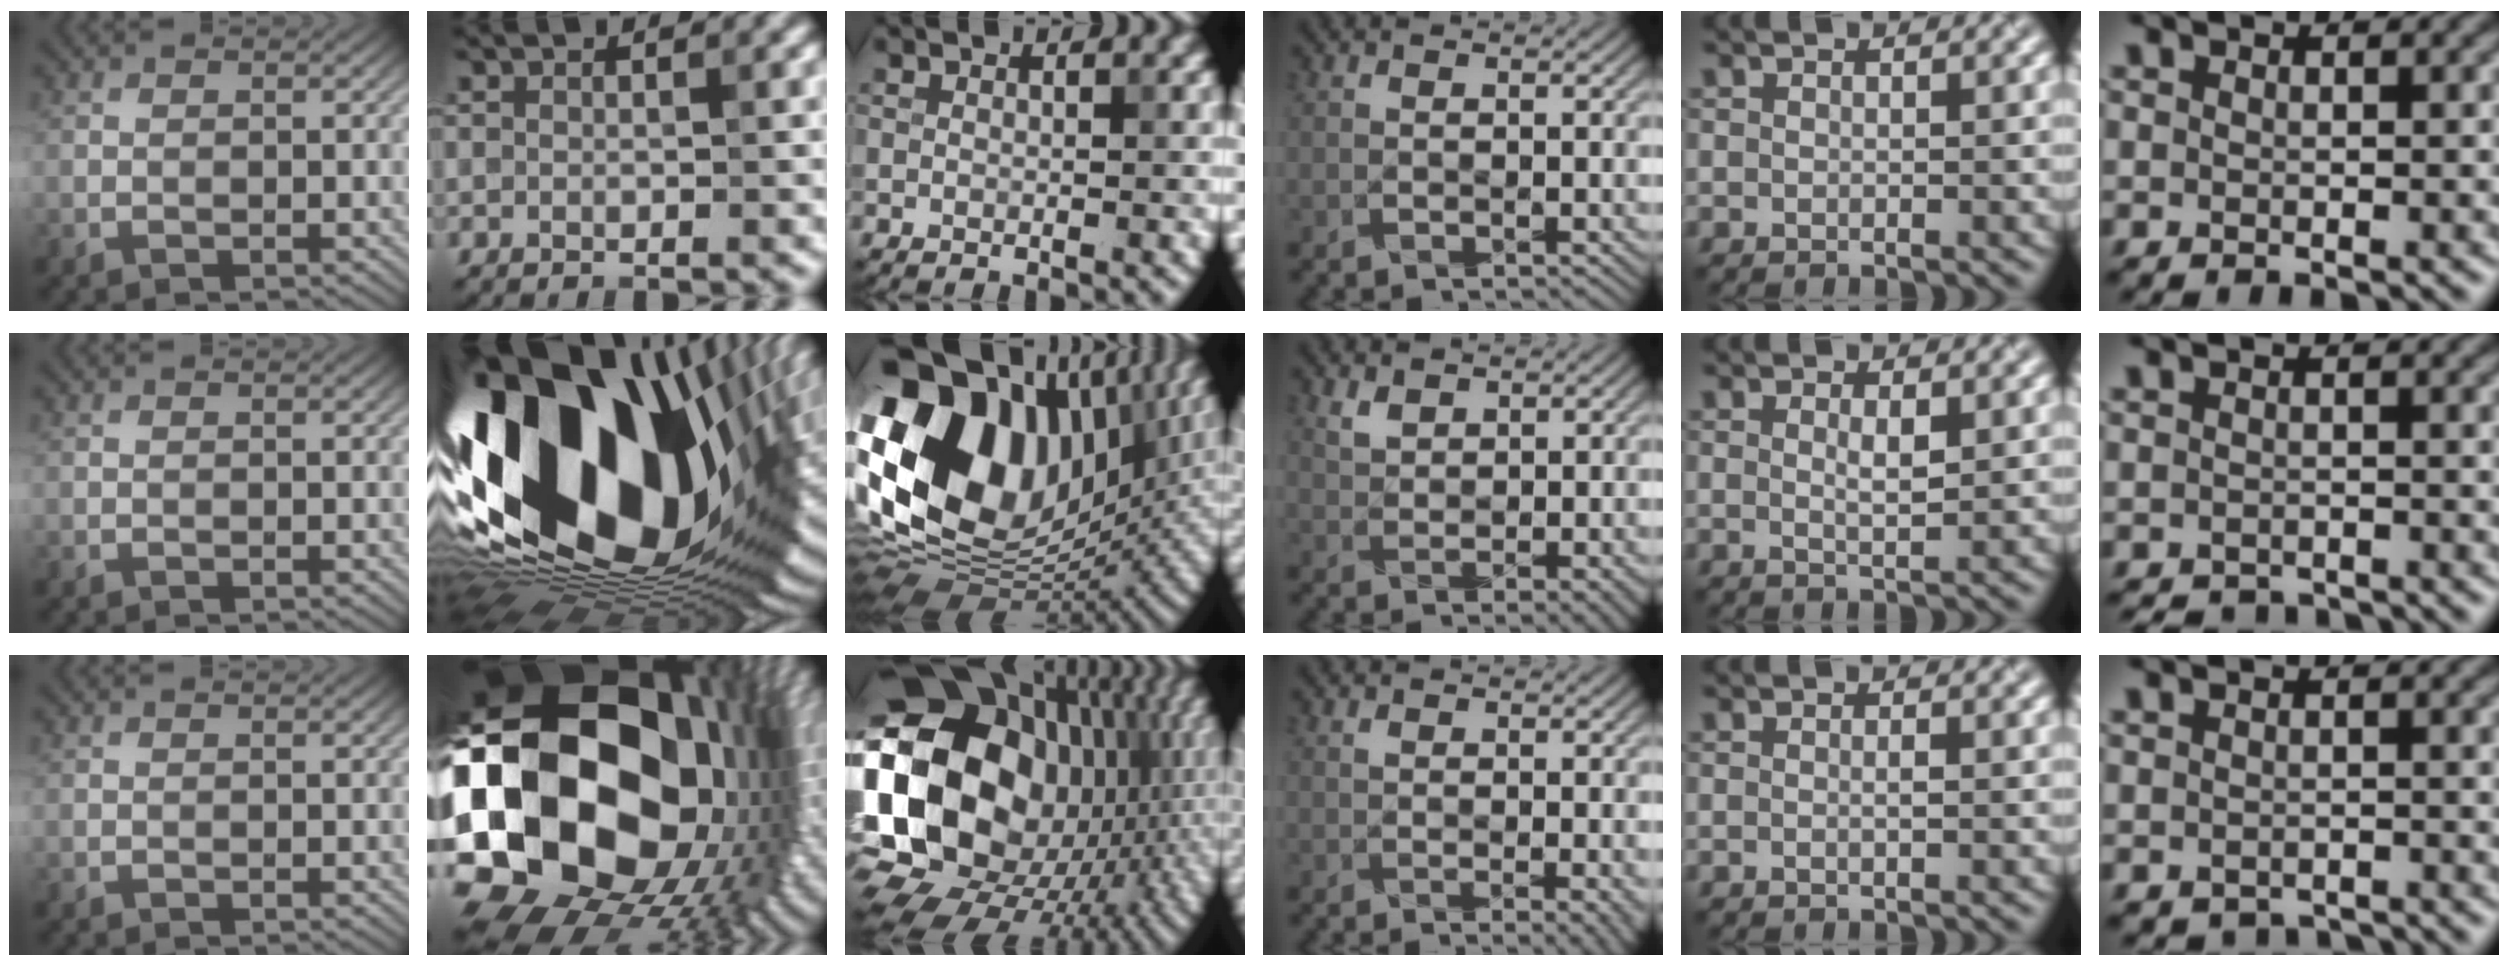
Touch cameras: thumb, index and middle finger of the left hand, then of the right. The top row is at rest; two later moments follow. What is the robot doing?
{"motion": "fold", "object": "apron"}